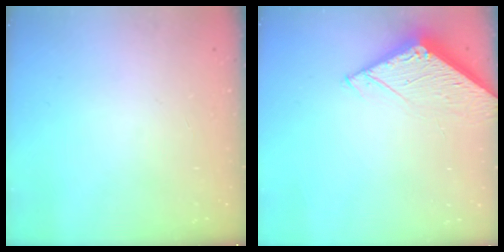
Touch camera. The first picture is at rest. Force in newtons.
{"total": 5.0, "press": 4.9, "slide": 0.5}